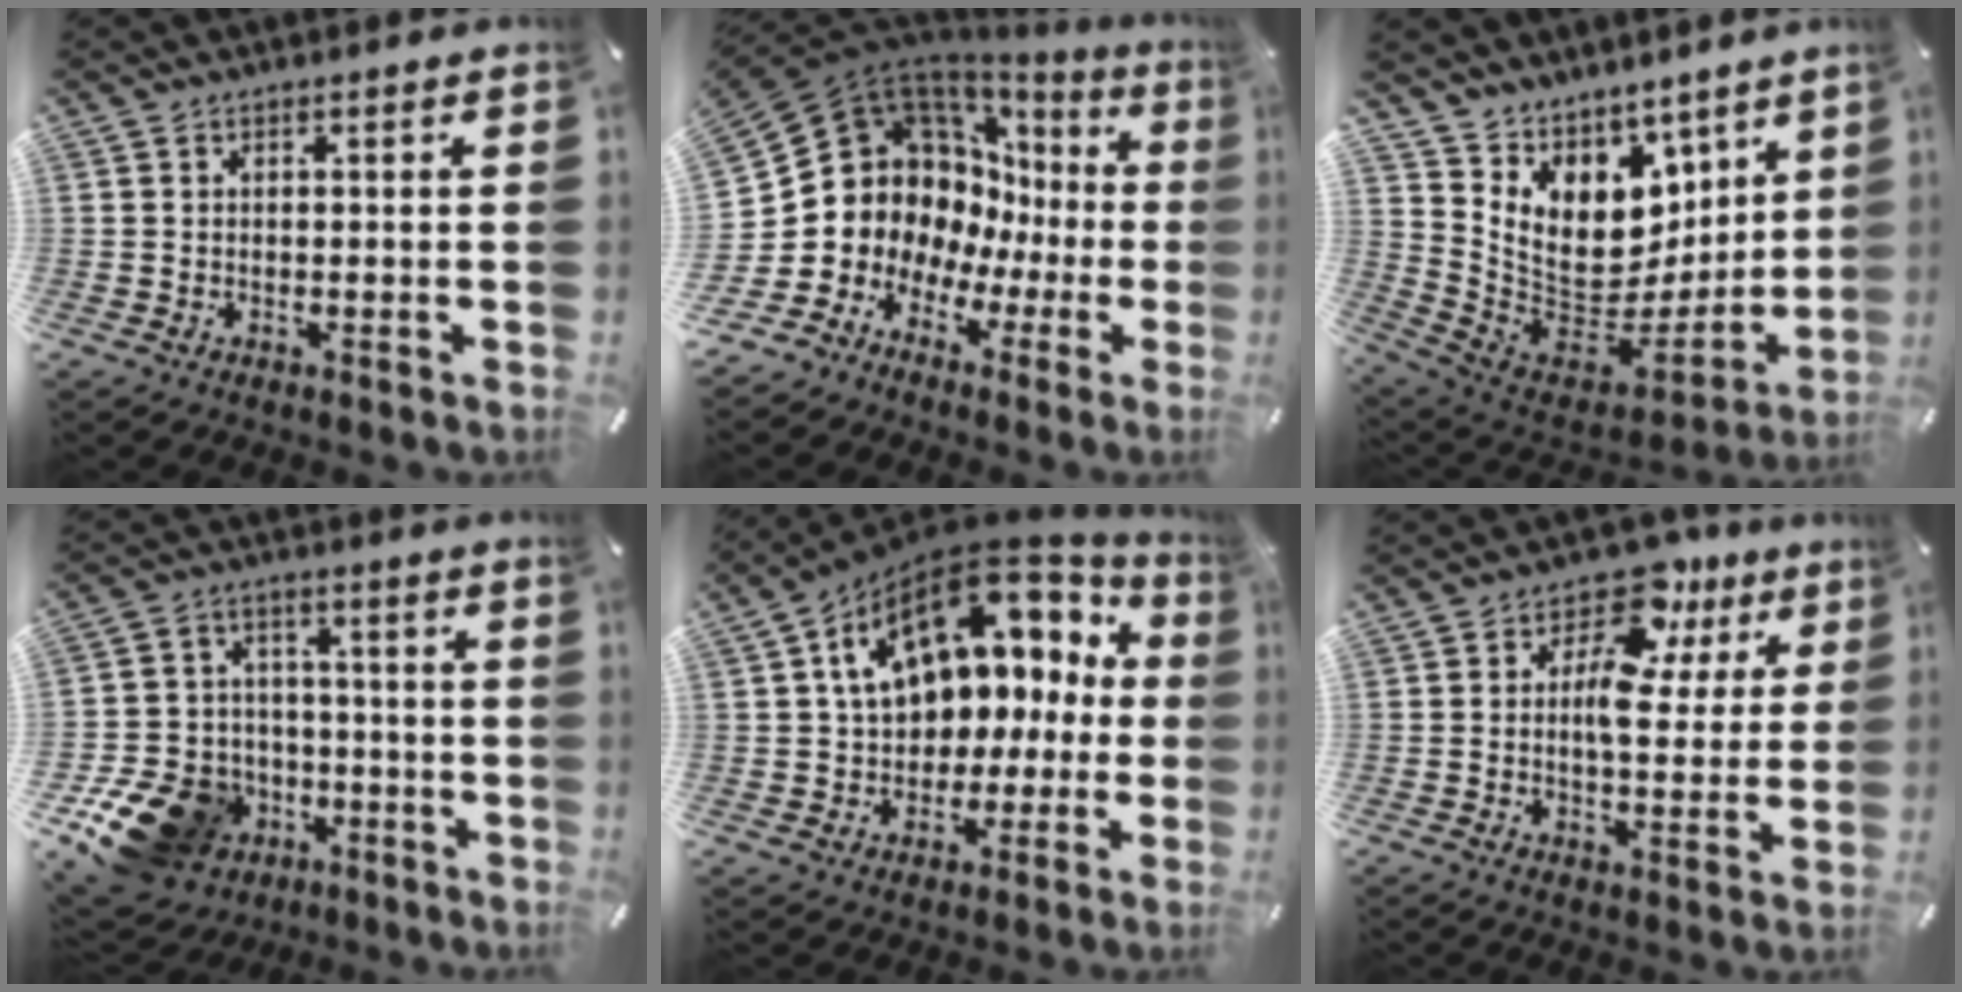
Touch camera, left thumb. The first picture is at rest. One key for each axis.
{"total": 12.8, "fx": 3.1, "fy": 11.5, "fz": 4.6, "tx": -0.108, "ty": -0.068, "tz": 0.076}
{"total": 11.6, "fx": 4.3, "fy": 9.9, "fz": 4.2, "tx": -0.085, "ty": -0.074, "tz": 0.093}
{"total": 15.6, "fx": -7.8, "fy": 11.9, "fz": 6.5, "tx": -0.126, "ty": 0.058, "tz": -0.125}
{"total": 15.7, "fx": 5.6, "fy": 10.7, "fz": 10.0, "tx": -0.169, "ty": -0.028, "tz": 0.102}
{"total": 12.6, "fx": 4.5, "fy": 7.6, "fz": 9.0, "tx": -0.129, "ty": -0.015, "tz": 0.076}